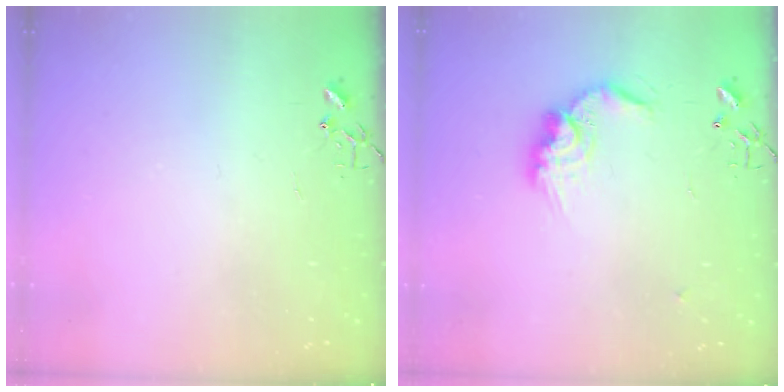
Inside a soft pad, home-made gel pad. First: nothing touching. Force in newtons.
{"total": 12.0, "press": 12.0, "slide": 0.1}